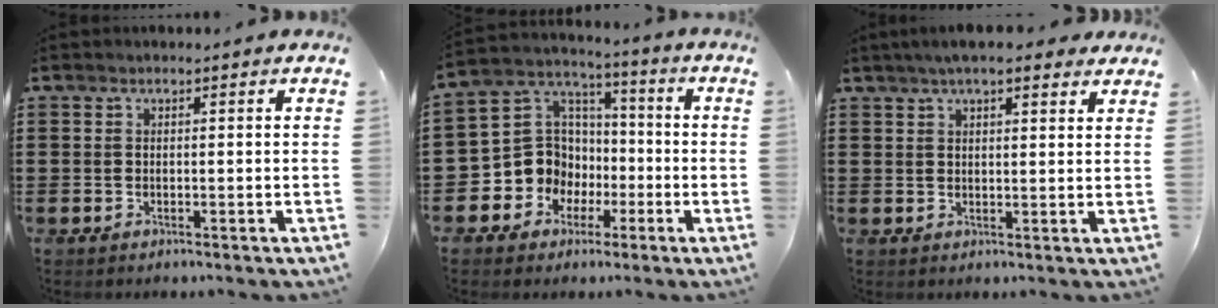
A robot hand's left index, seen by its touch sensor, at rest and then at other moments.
{"total": 10.1, "force": [-2.5, 9.4, 2.7], "torque": [-0.106, 0.003, -0.043]}
{"total": 5.0, "force": [3.9, 1.2, 2.9], "torque": [-0.065, 0.003, 0.070]}